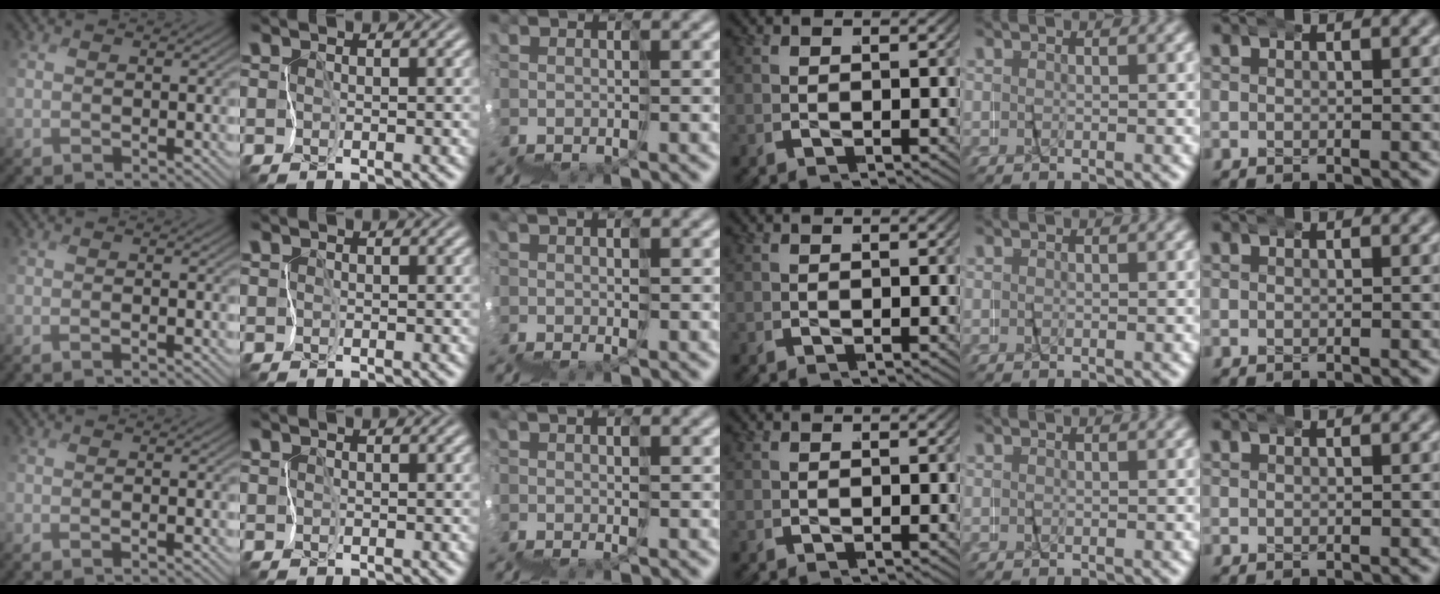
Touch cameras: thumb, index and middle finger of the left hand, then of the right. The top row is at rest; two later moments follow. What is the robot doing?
{"motion": "wrap", "object": "napkin"}